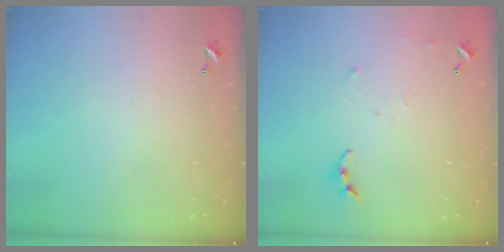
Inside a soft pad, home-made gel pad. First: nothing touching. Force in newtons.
{"total": 7.5, "press": 7.5, "slide": 0.6}